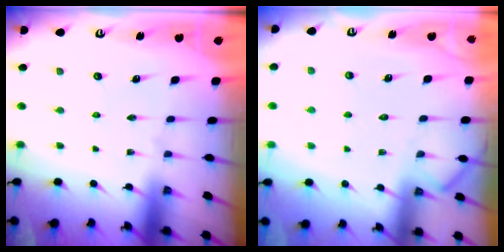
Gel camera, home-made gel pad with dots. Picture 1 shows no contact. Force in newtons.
{"total": 3.1, "press": 3.0, "slide": 0.2}